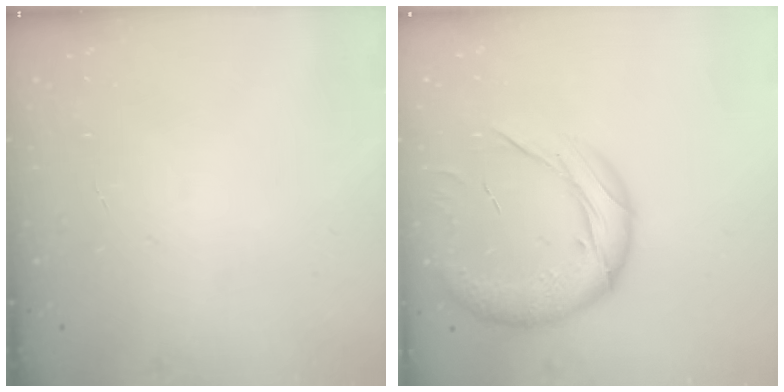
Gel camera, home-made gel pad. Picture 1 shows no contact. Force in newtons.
{"total": 18.1, "press": 17.9, "slide": 2.8}